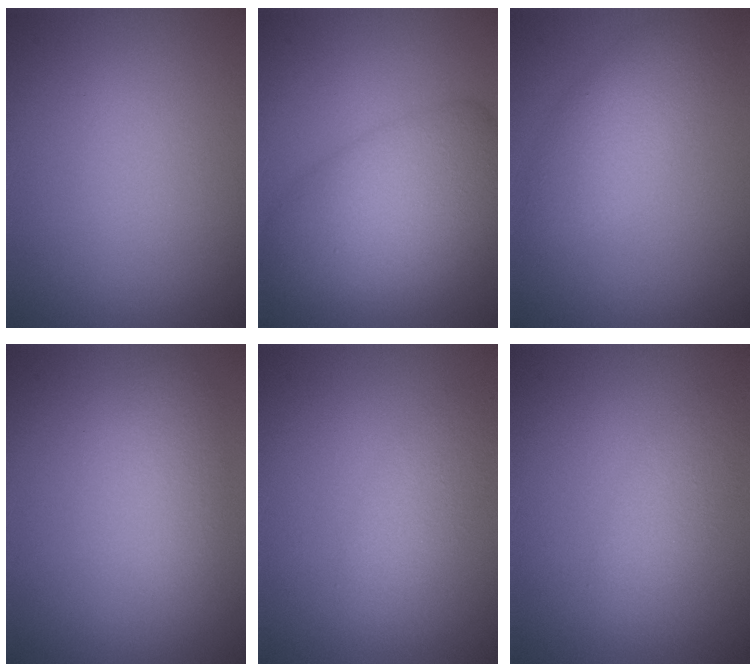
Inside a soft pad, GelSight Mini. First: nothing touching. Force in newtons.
{"total": 6.3, "press": 6.2, "slide": 0.6}
{"total": 3.8, "press": 3.8, "slide": 0.1}
{"total": 2.1, "press": 2.1, "slide": 0.1}
{"total": 2.6, "press": 2.6, "slide": 0.1}
{"total": 2.6, "press": 2.6, "slide": 0.1}